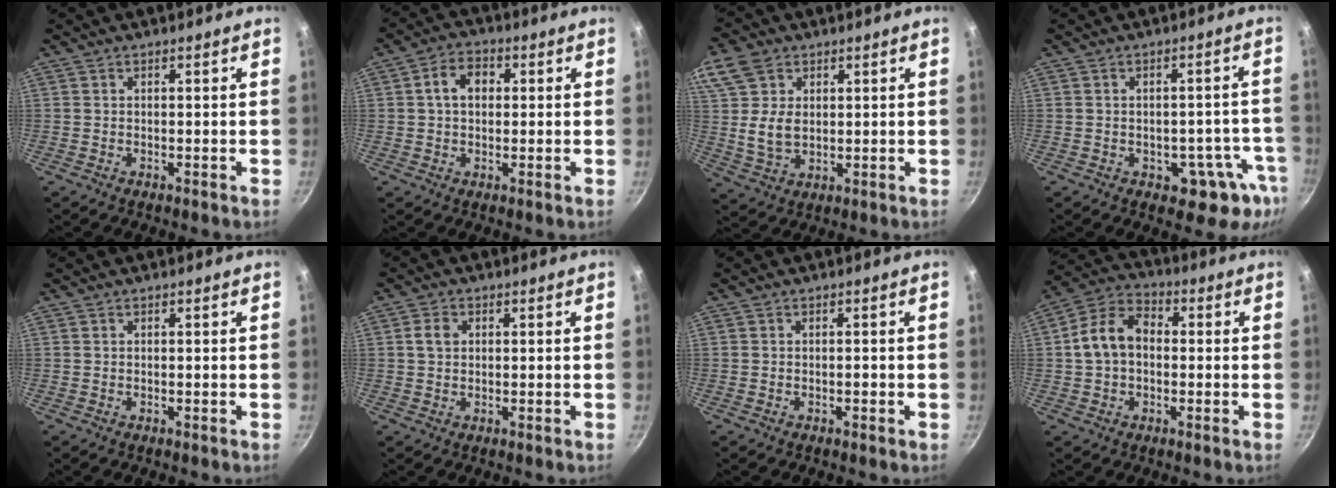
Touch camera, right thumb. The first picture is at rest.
{"total": 5.9, "force": [0.9, 4.3, 3.9], "torque": [-0.046, 0.013, 0.008]}
{"total": 11.6, "force": [3.6, 8.4, 7.2], "torque": [-0.134, -0.013, 0.067]}
{"total": 9.6, "force": [-3.9, 5.9, 6.5], "torque": [-0.018, 0.032, -0.039]}
{"total": 0.0}
{"total": 2.8, "force": [0.6, 2.1, 1.7], "torque": [-0.026, 0.005, 0.009]}
{"total": 0.8, "force": [-0.3, 0.4, 0.6], "torque": [-0.007, 0.004, -0.005]}
{"total": 10.5, "force": [0.2, 7.6, 7.1], "torque": [-0.111, 0.033, -0.013]}